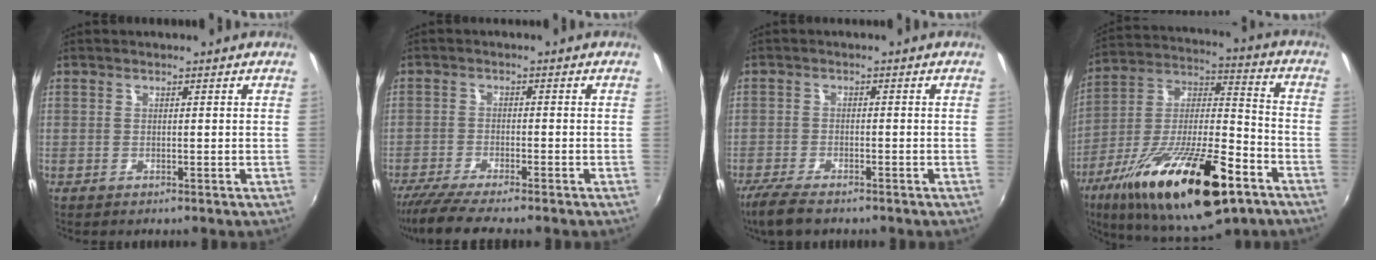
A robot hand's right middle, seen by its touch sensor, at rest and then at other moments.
{"total": 7.4, "force": [-6.5, 0.1, 3.6], "torque": [-0.091, -0.028, -0.114]}
{"total": 6.6, "force": [-5.2, 1.7, 3.7], "torque": [-0.098, -0.024, -0.099]}
{"total": 27.4, "force": [-14.6, 8.5, 21.5], "torque": [-0.375, -0.036, -0.245]}